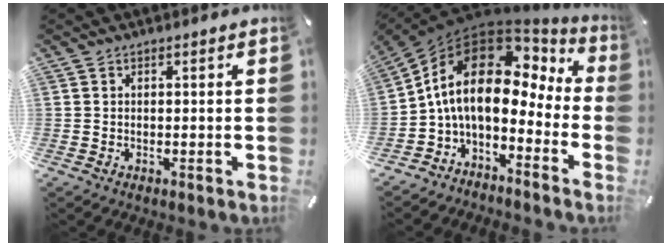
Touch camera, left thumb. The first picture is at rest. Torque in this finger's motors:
{"motor_torque": [0.44, 2.19, 0.94, 0.03, 0.77]}